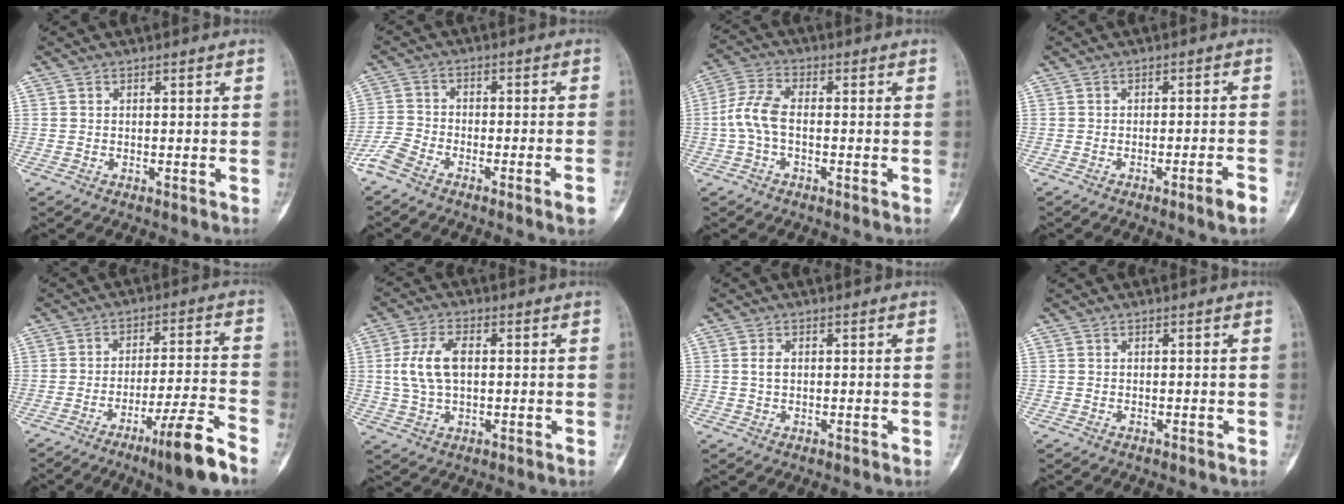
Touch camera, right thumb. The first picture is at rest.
{"total": 7.3, "force": [-5.1, 1.5, 5.0], "torque": [-0.091, 0.016, -0.105]}
{"total": 6.5, "force": [-1.0, 3.3, 5.5], "torque": [-0.128, 0.019, -0.028]}
{"total": 4.6, "force": [-3.0, -0.1, 3.6], "torque": [-0.057, 0.017, -0.047]}
{"total": 11.2, "force": [-7.5, 0.3, 8.4], "torque": [-0.140, 0.040, -0.125]}
{"total": 8.5, "force": [1.0, 4.7, 7.0], "torque": [-0.148, 0.009, 0.021]}
{"total": 1.7, "force": [0.3, 1.1, 1.3], "torque": [-0.022, 0.002, 0.005]}
{"total": 0.0}